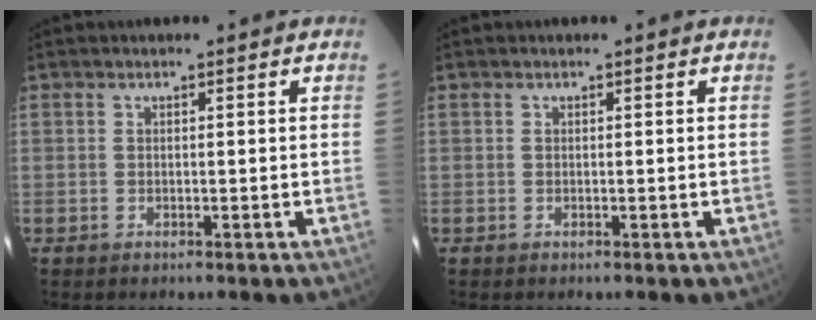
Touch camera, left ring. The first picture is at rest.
{"total": 0.0}